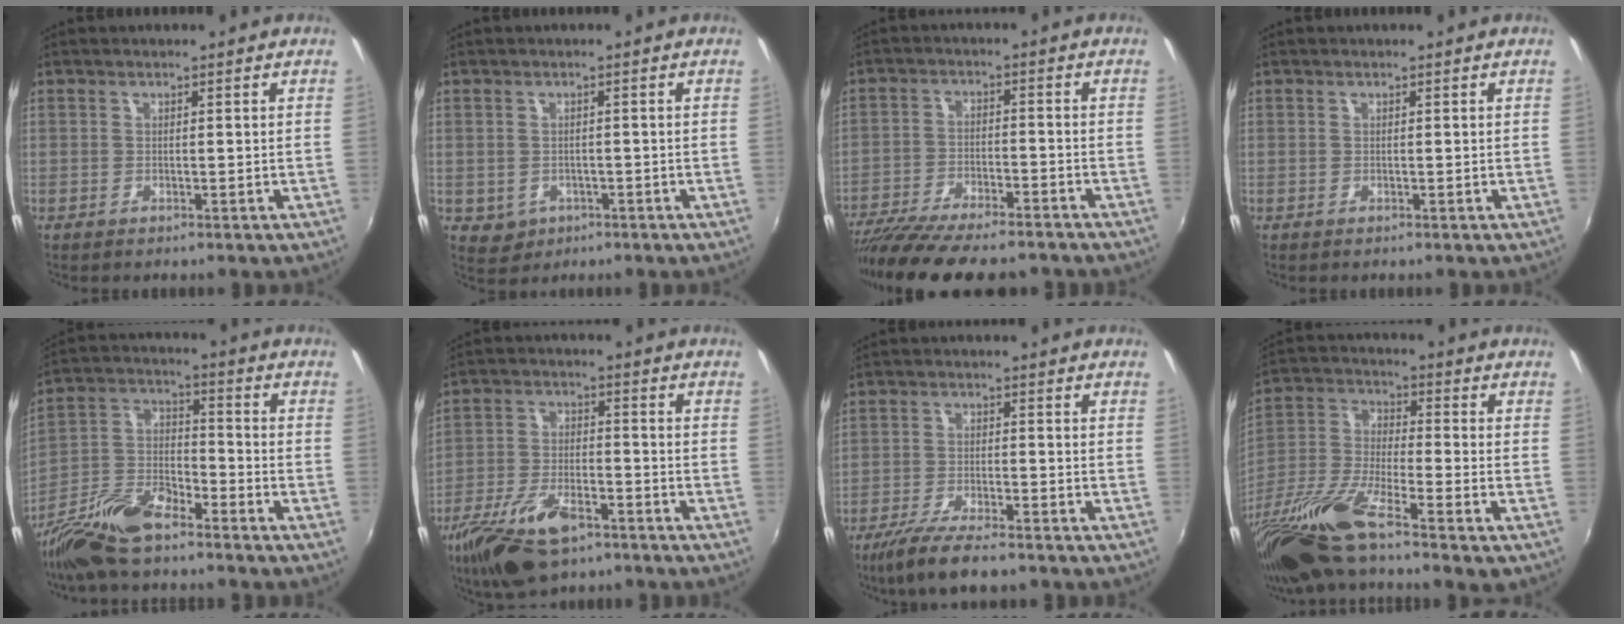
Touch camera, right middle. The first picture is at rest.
{"total": 3.3, "force": [-0.8, 3.0, 1.1], "torque": [-0.027, -0.001, -0.003]}
{"total": 19.2, "force": [-16.2, 4.2, 9.4], "torque": [-0.186, -0.042, -0.256]}
{"total": 0.0}
{"total": 13.1, "force": [-9.1, 4.8, 8.1], "torque": [-0.178, -0.009, -0.182]}
{"total": 14.3, "force": [-9.3, 6.1, 9.0], "torque": [-0.196, -0.026, -0.171]}
{"total": 9.3, "force": [-7.3, 1.7, 5.4], "torque": [-0.127, -0.027, -0.131]}
{"total": 15.8, "force": [-11.3, 1.5, 10.9], "torque": [-0.228, -0.037, -0.226]}